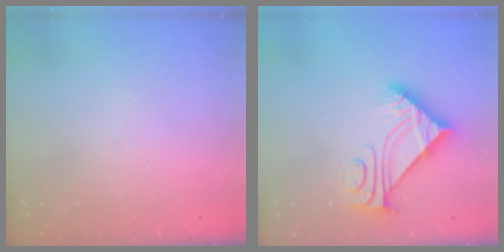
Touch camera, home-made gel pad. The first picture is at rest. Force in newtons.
{"total": 8.8, "press": 8.7, "slide": 0.9}